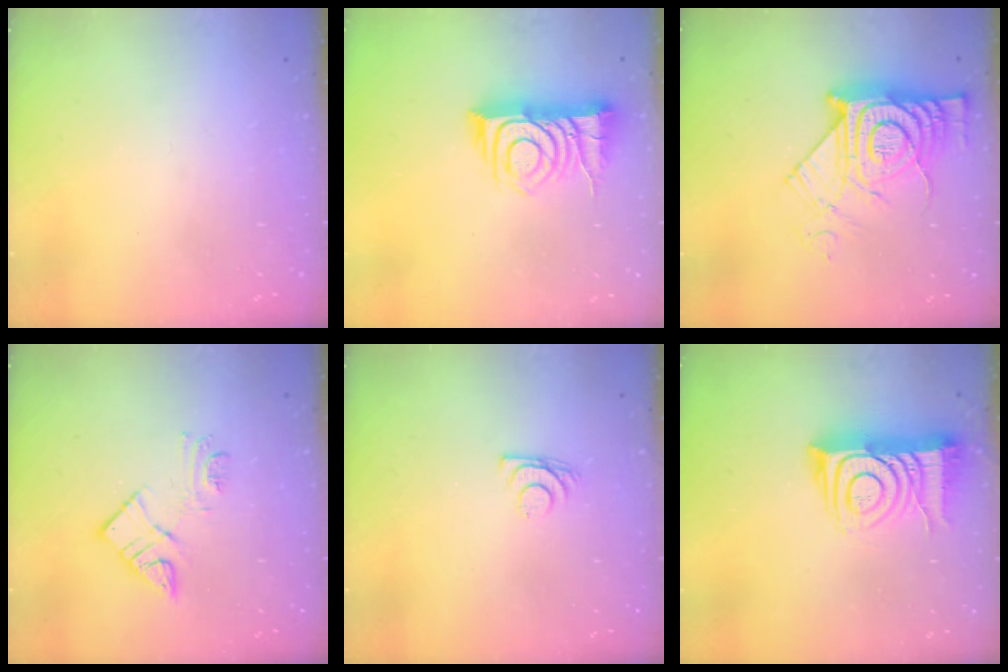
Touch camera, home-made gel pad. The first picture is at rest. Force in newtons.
{"total": 11.3, "press": 11.2, "slide": 1.4}
{"total": 15.8, "press": 15.8, "slide": 1.2}
{"total": 10.5, "press": 10.5, "slide": 0.7}
{"total": 7.2, "press": 7.2, "slide": 0.6}
{"total": 12.9, "press": 12.8, "slide": 1.1}